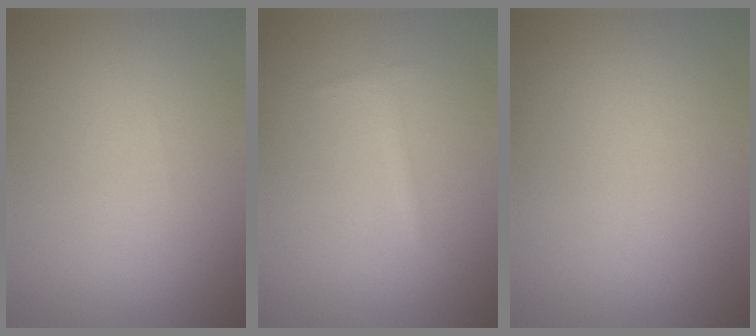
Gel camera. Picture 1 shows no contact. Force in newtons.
{"total": 0.7, "press": 0.7, "slide": 0.1}
{"total": 0.0}